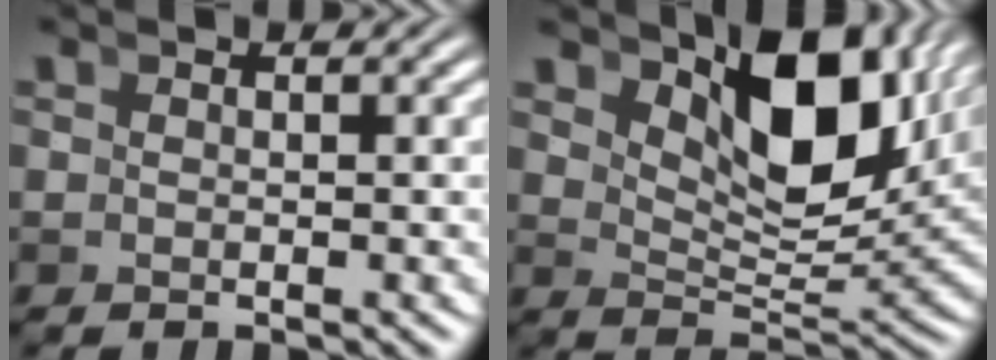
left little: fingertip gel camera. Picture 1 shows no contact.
{"total": 8.2, "force": [4.5, 2.7, 6.3], "torque": [-0.090, 0.002, 0.069]}